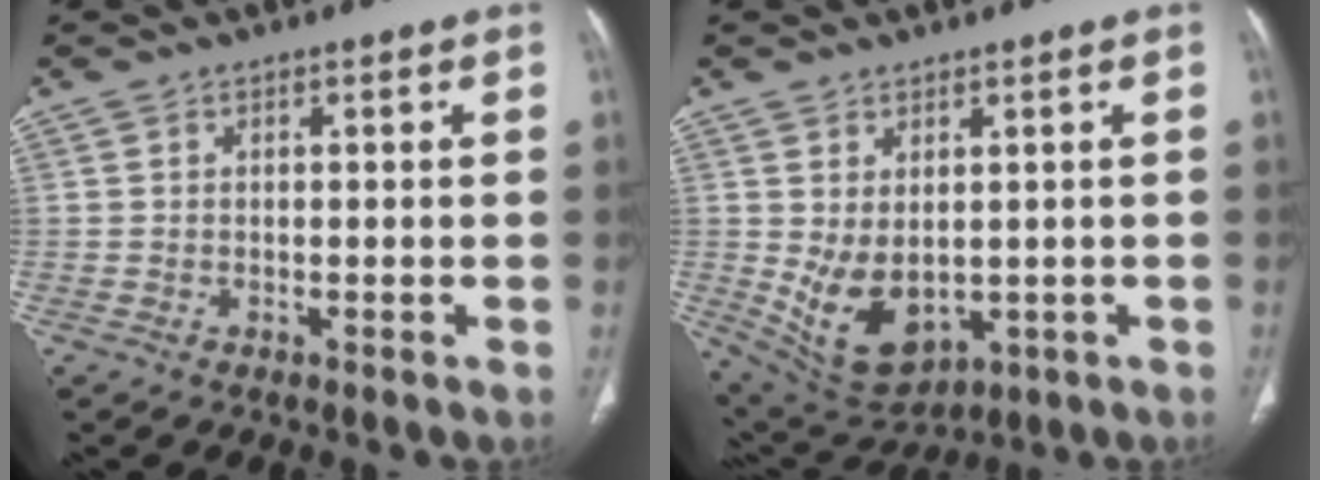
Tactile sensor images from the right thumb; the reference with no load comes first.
{"total": 10.5, "force": [-0.7, 6.6, 8.1], "torque": [-0.129, -0.009, 0.021]}